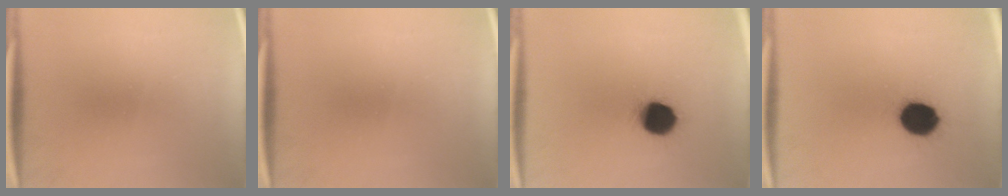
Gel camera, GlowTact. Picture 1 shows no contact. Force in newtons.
{"total": 0.0}
{"total": 11.5}
{"total": 11.1}